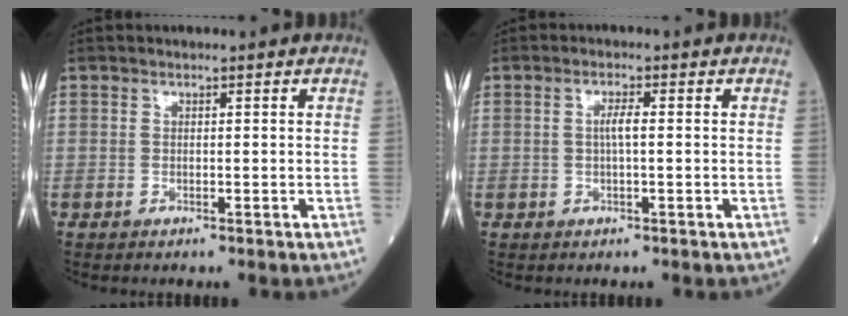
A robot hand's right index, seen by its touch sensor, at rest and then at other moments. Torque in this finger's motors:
{"motor_torque": [0.36, 0.09, 0.25, 0.06]}